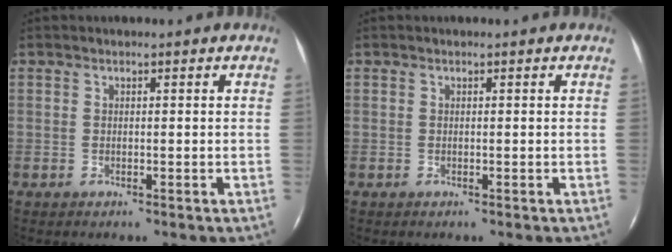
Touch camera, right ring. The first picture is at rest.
{"total": 0.0}